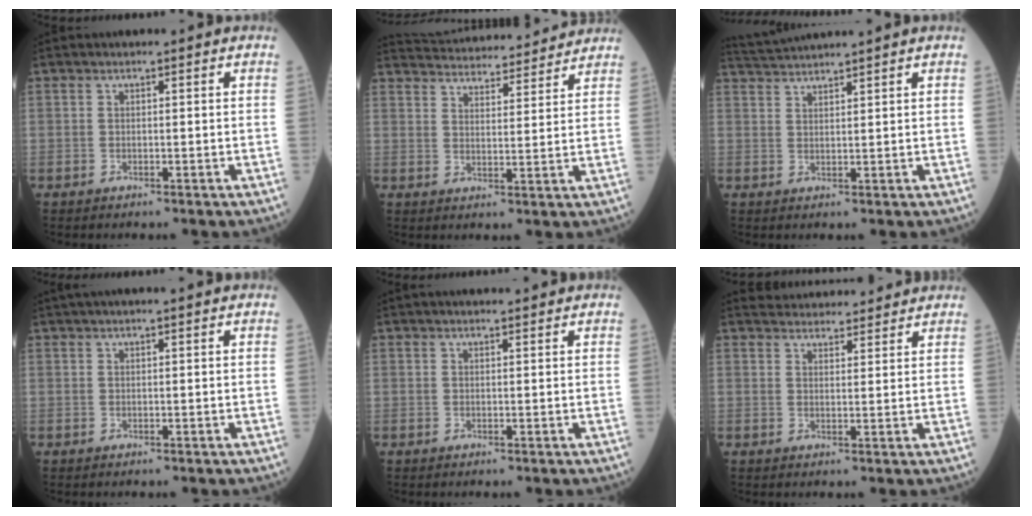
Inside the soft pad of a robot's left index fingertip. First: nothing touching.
{"total": 18.0, "force": [17.3, 2.8, 4.1], "torque": [-0.070, 0.023, 0.238]}
{"total": 5.0, "force": [4.7, -1.6, 1.0], "torque": [-0.019, 0.019, 0.090]}
{"total": 5.8, "force": [5.1, -0.3, 2.8], "torque": [-0.036, 0.032, 0.067]}
{"total": 4.5, "force": [4.2, 0.3, 1.6], "torque": [-0.017, 0.024, 0.053]}
{"total": 10.2, "force": [9.8, 1.9, 2.0], "torque": [-0.024, 0.024, 0.129]}